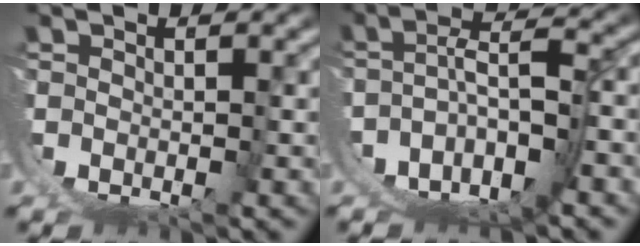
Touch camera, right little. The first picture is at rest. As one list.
[{"total": 9.4, "force": [-3.9, 6.5, 5.6], "torque": [-0.107, -0.032, -0.055]}]